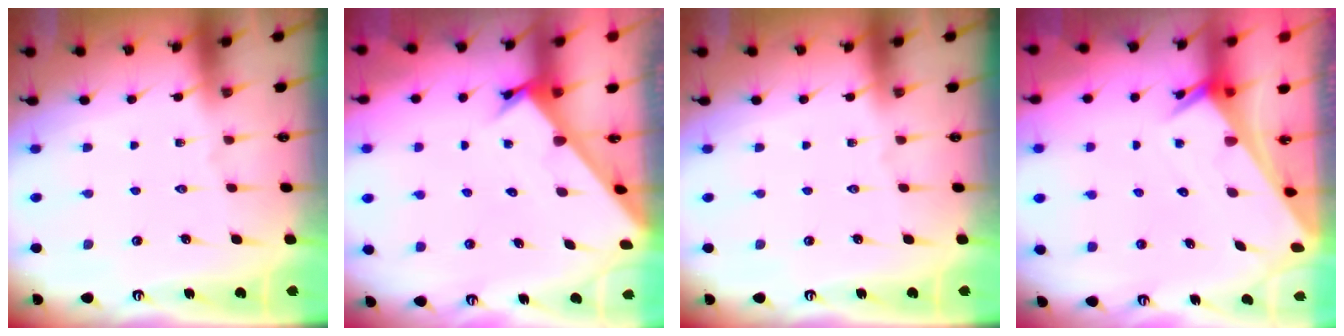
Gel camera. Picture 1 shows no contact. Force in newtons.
{"total": 2.1, "press": 2.1, "slide": 0.1}
{"total": 0.0}
{"total": 2.4, "press": 2.4, "slide": 0.1}